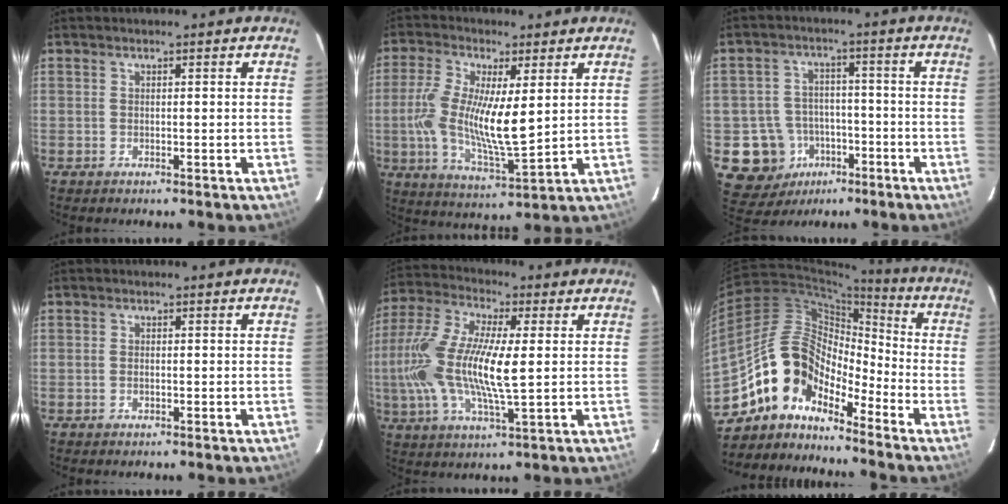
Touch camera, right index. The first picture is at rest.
{"total": 13.3, "force": [1.3, 4.2, 12.6], "torque": [-0.254, -0.009, 0.027]}
{"total": 11.1, "force": [-4.6, 9.9, 2.2], "torque": [-0.078, 0.029, -0.056]}
{"total": 1.0, "force": [-0.3, 0.7, 0.7], "torque": [-0.012, 0.000, -0.005]}
{"total": 19.0, "force": [0.6, 5.5, 18.1], "torque": [-0.344, -0.004, 0.001]}
{"total": 11.9, "force": [-9.6, 5.5, 4.5], "torque": [-0.076, 0.031, -0.197]}